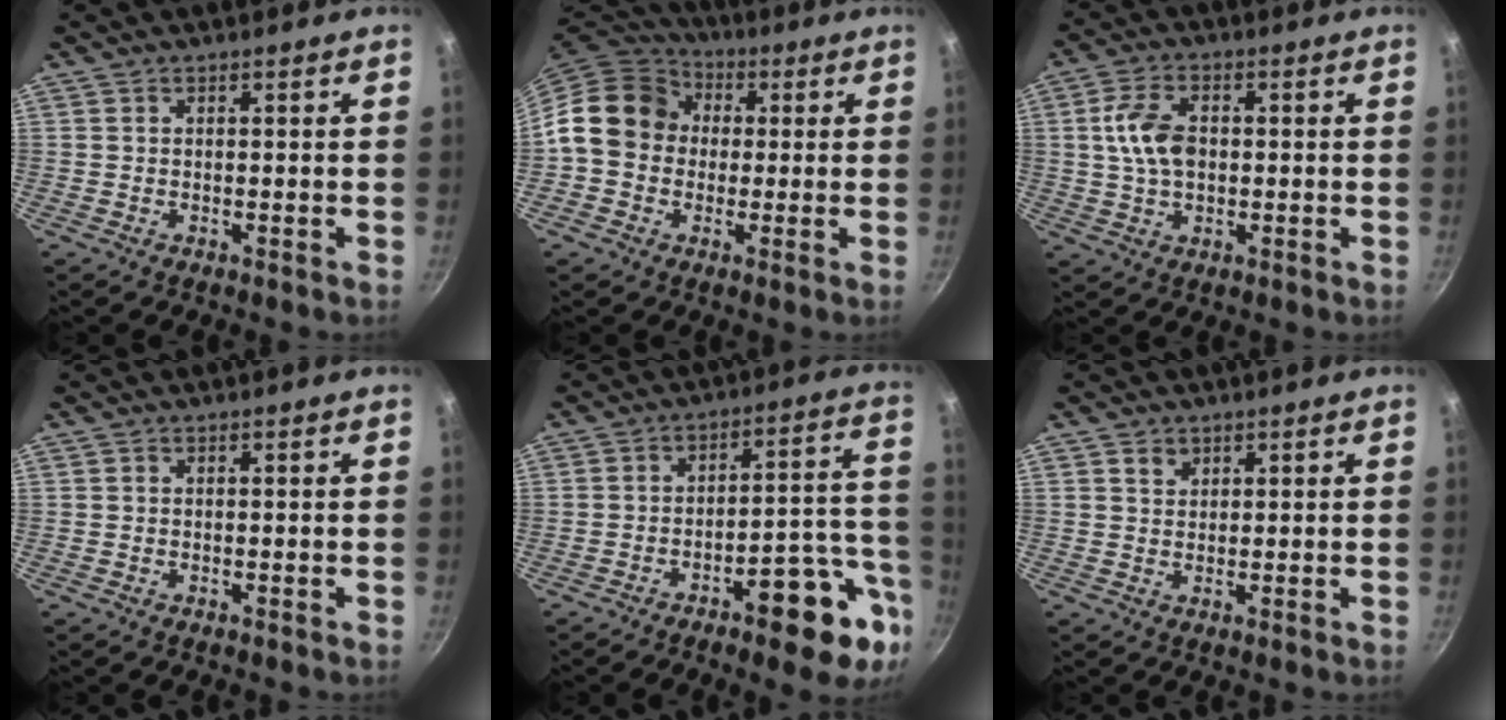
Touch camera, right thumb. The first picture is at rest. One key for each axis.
{"total": 13.8, "fx": 1.1, "fy": 11.7, "fz": 7.2, "tx": -0.089, "ty": 0.030, "tz": -0.002}
{"total": 8.5, "fx": 0.6, "fy": 5.4, "fz": 6.5, "tx": -0.117, "ty": 0.012, "tz": 0.006}
{"total": 0.0}
{"total": 15.2, "fx": -7.3, "fy": 5.4, "fz": 12.1, "tx": -0.118, "ty": 0.056, "tz": -0.099}
{"total": 2.2, "fx": 1.2, "fy": 1.7, "fz": 0.9, "tx": -0.011, "ty": 0.000, "tz": 0.021}